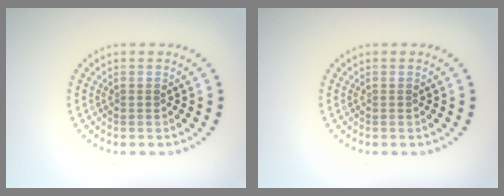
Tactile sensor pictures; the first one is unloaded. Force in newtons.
{"total": 0.0}